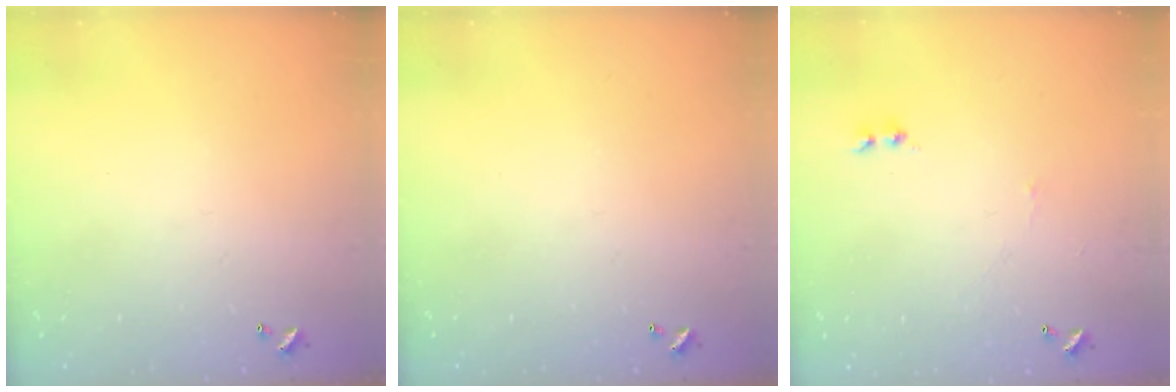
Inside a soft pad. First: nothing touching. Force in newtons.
{"total": 0.0}
{"total": 1.5, "press": 1.4, "slide": 0.6}